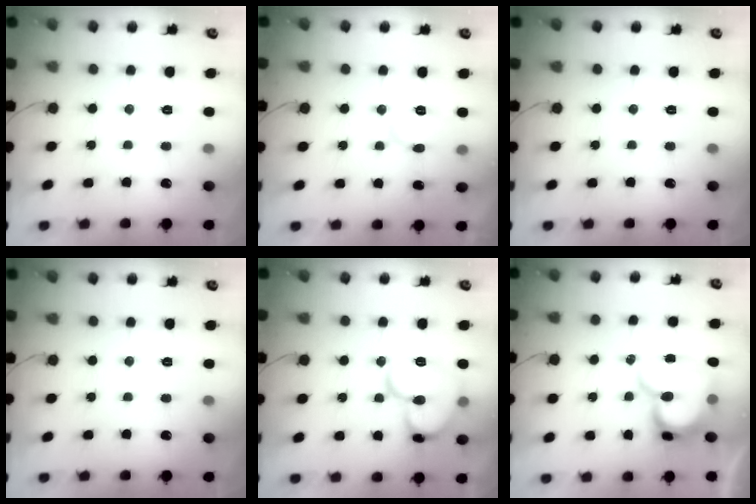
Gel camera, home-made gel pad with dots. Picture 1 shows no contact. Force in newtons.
{"total": 8.7, "press": 8.6, "slide": 1.0}
{"total": 0.0}
{"total": 0.0}
{"total": 14.6, "press": 14.5, "slide": 2.1}
{"total": 15.2, "press": 15.1, "slide": 1.4}